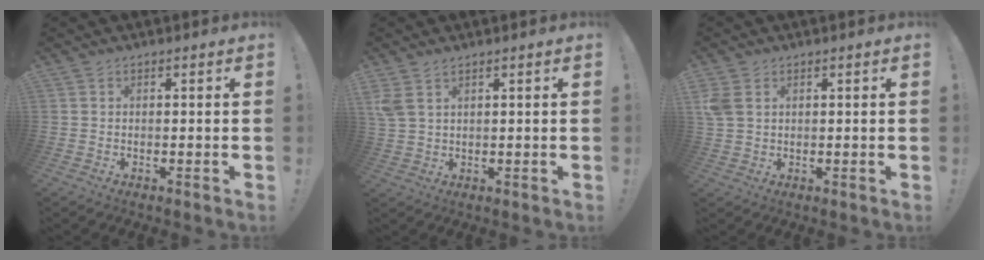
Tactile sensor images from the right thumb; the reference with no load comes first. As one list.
[{"total": 4.2, "force": [2.6, 2.1, 2.6], "torque": [-0.052, -0.009, 0.052]}, {"total": 4.7, "force": [1.8, 3.2, 3.0], "torque": [-0.063, -0.001, 0.037]}]